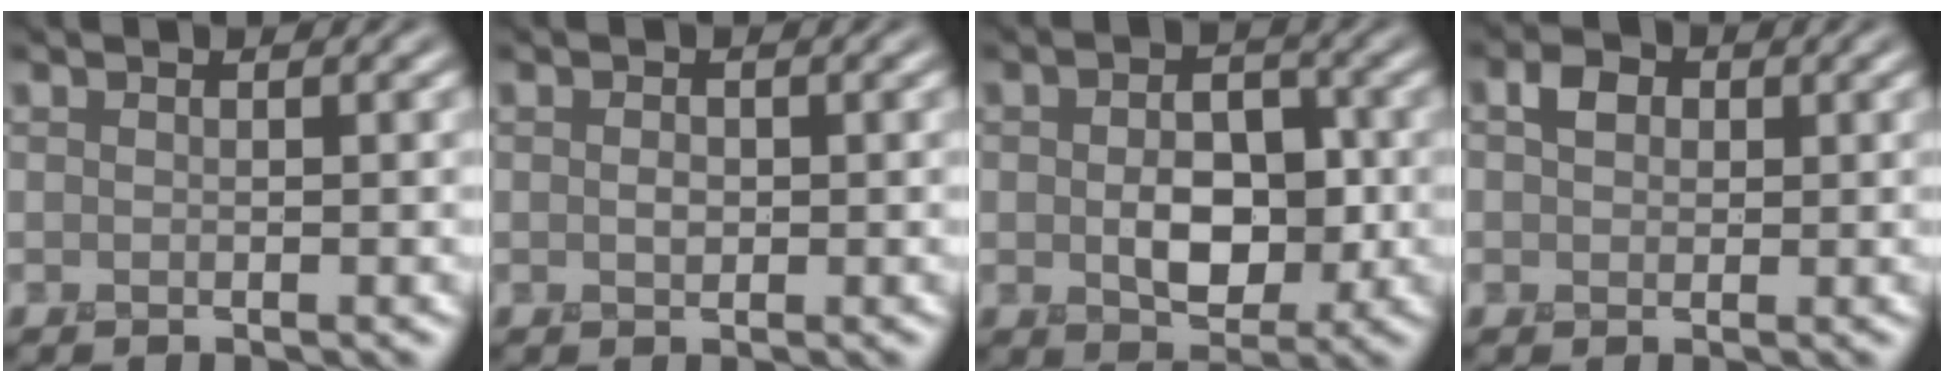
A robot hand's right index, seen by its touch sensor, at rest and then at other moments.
{"total": 0.9, "force": [-0.2, 0.7, 0.6], "torque": [-0.010, -0.004, -0.005]}
{"total": 5.5, "force": [-0.7, 3.7, 4.0], "torque": [-0.068, -0.011, -0.011]}
{"total": 2.0, "force": [0.2, 1.7, 1.0], "torque": [-0.020, 0.002, -0.004]}